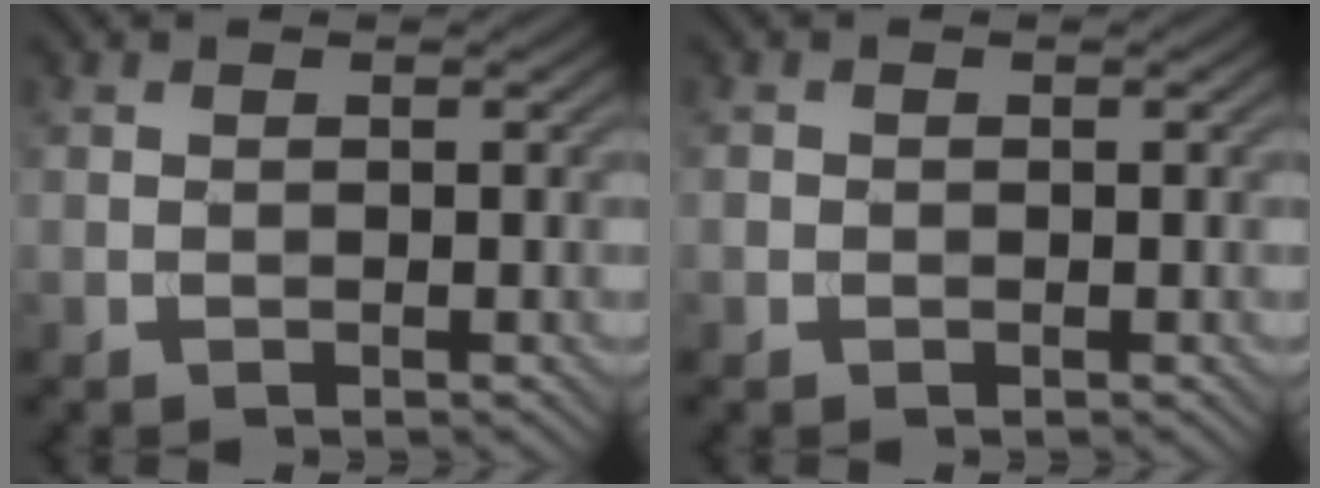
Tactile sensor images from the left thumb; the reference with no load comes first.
{"total": 0.7, "force": [-0.2, 0.6, 0.1], "torque": [-0.001, -0.004, -0.006]}